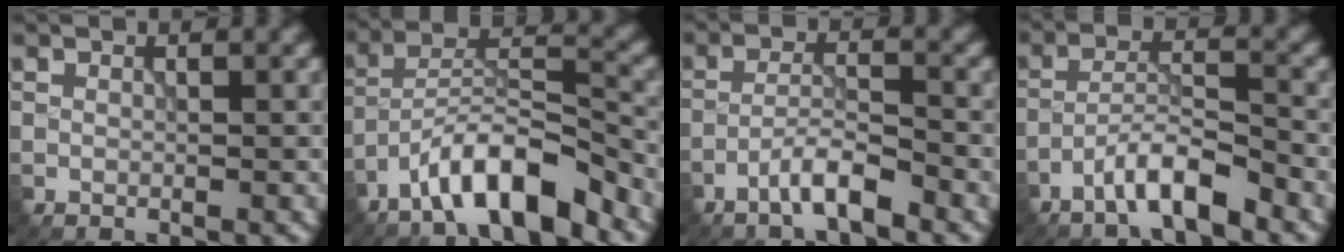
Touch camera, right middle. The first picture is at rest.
{"total": 7.5, "force": [-5.4, 1.8, 4.8], "torque": [-0.079, 0.014, -0.097]}
{"total": 3.5, "force": [-2.5, 0.5, 2.4], "torque": [-0.044, 0.011, -0.052]}
{"total": 4.4, "force": [-3.2, 0.7, 3.0], "torque": [-0.051, 0.013, -0.066]}